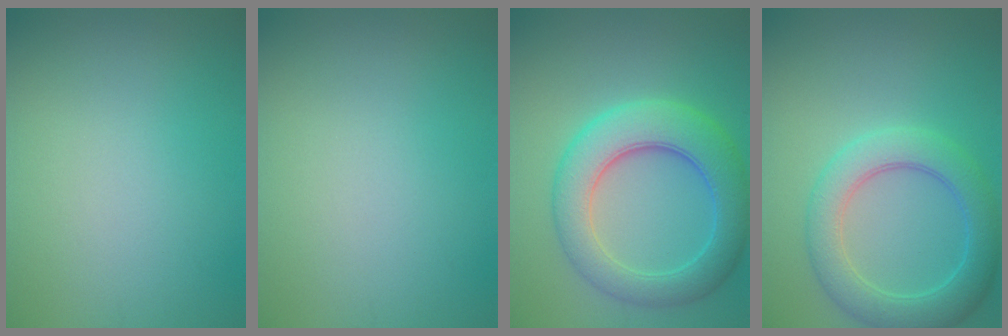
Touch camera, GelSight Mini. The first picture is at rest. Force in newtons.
{"total": 0.0}
{"total": 7.2, "press": 7.2, "slide": 0.2}
{"total": 5.2, "press": 5.2, "slide": 0.2}